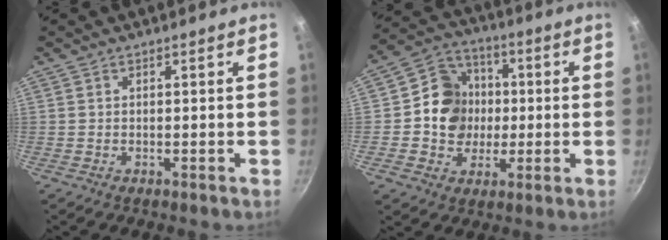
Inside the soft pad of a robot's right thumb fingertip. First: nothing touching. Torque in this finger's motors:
{"motor_torque": [-0.45, 0.81, 0.50, 0.34, 0.04]}